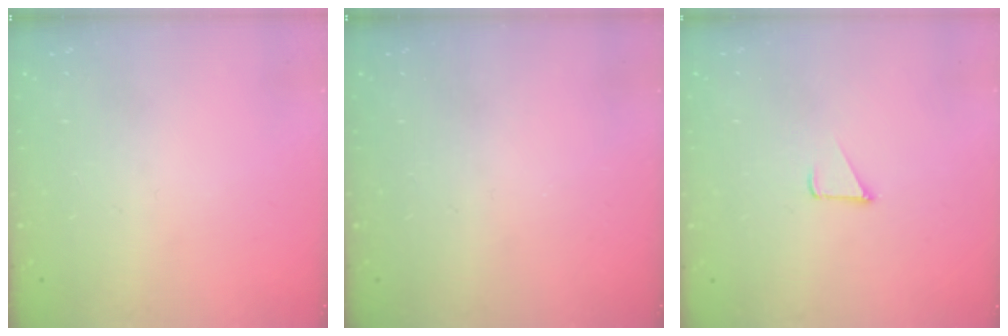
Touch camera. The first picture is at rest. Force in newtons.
{"total": 0.0}
{"total": 2.3, "press": 2.3, "slide": 0.2}